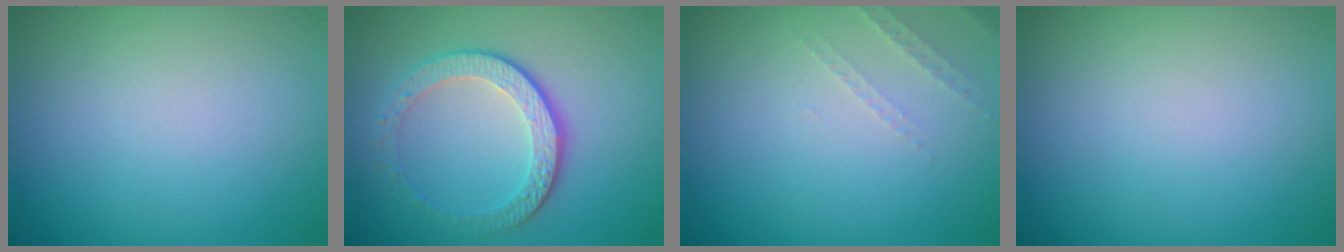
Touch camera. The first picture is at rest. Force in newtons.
{"total": 4.4, "press": 3.2, "slide": 2.9}
{"total": 1.3, "press": 1.2, "slide": 0.4}
{"total": 0.0}